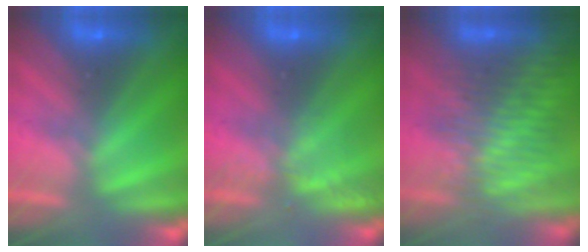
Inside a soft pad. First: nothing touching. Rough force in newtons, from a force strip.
{"total": 2.2}
{"total": 3.2}